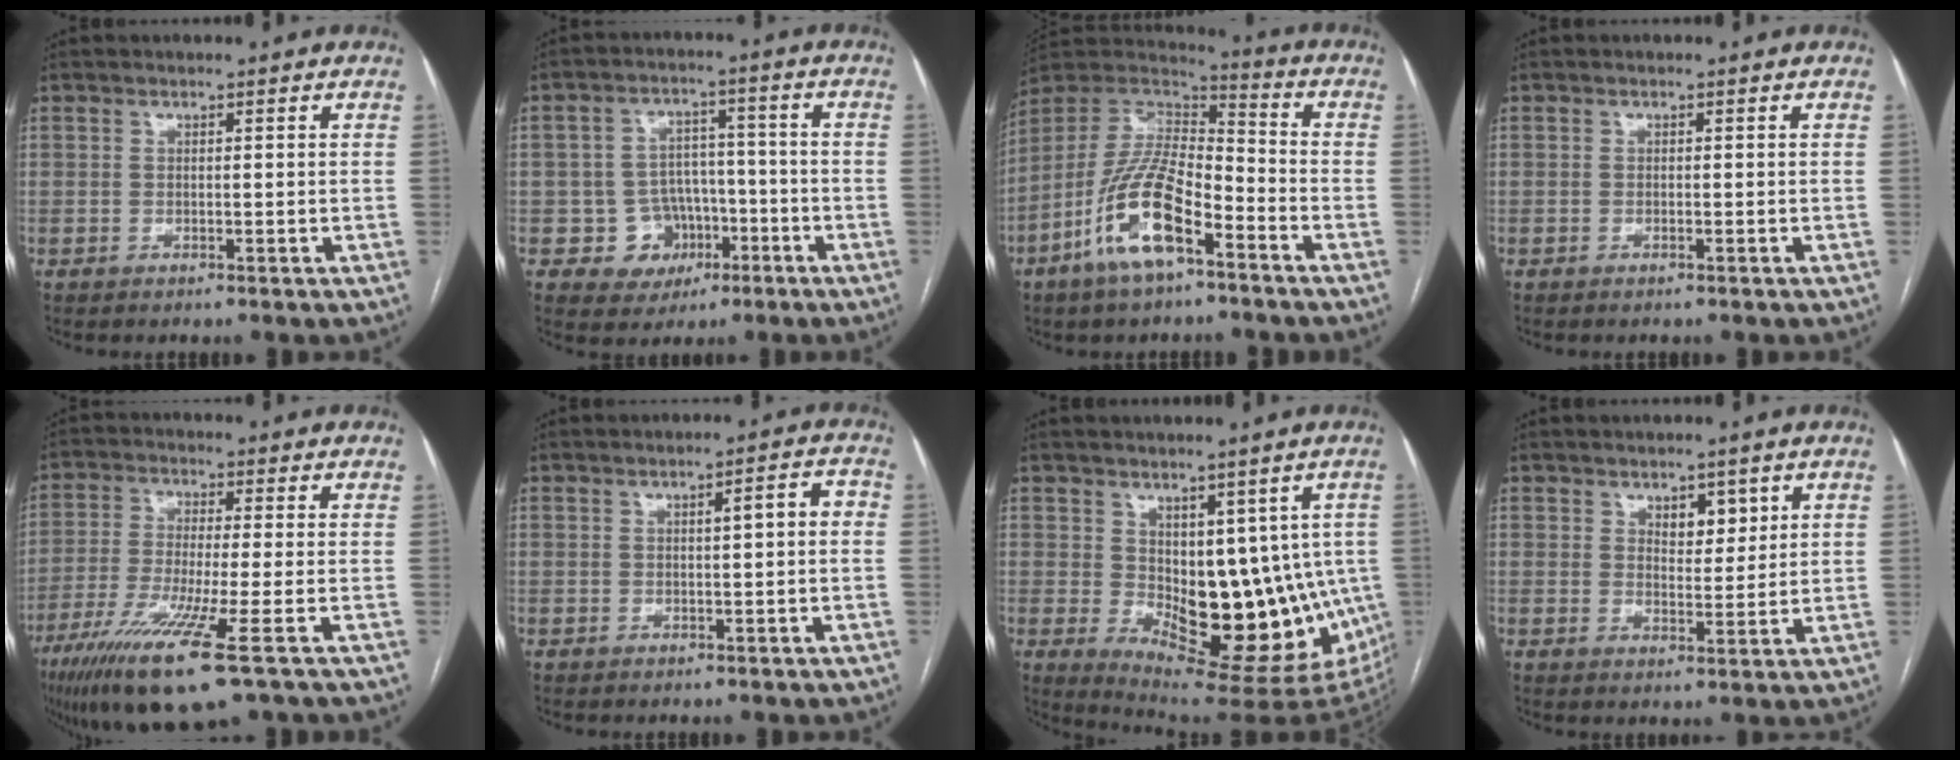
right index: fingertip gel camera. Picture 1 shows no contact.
{"total": 7.7, "force": [-2.8, 7.0, 1.2], "torque": [-0.006, 0.023, -0.034]}
{"total": 15.5, "force": [-7.7, 5.2, 12.4], "torque": [-0.255, 0.005, -0.140]}
{"total": 0.0}
{"total": 13.5, "force": [-7.4, 0.2, 11.4], "torque": [-0.230, -0.039, -0.132]}
{"total": 3.3, "force": [0.1, 0.6, 3.2], "torque": [-0.045, 0.012, 0.001]}
{"total": 16.7, "force": [-1.5, 8.1, 14.5], "torque": [-0.165, -0.003, 0.003]}
{"total": 3.9, "force": [2.0, 2.0, 2.6], "torque": [-0.038, -0.001, 0.035]}